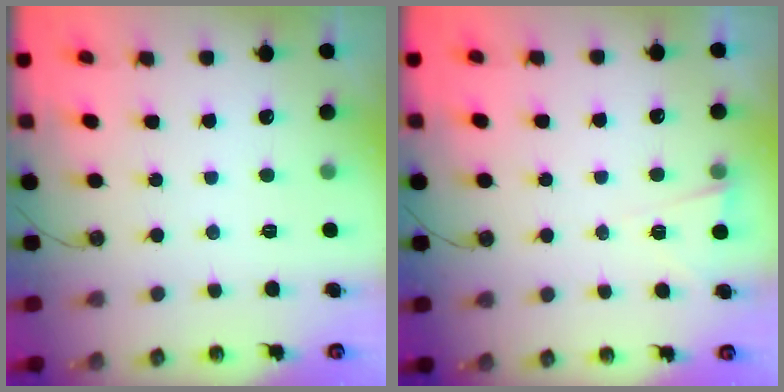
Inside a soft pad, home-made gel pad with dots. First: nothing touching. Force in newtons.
{"total": 3.0, "press": 2.8, "slide": 1.0}